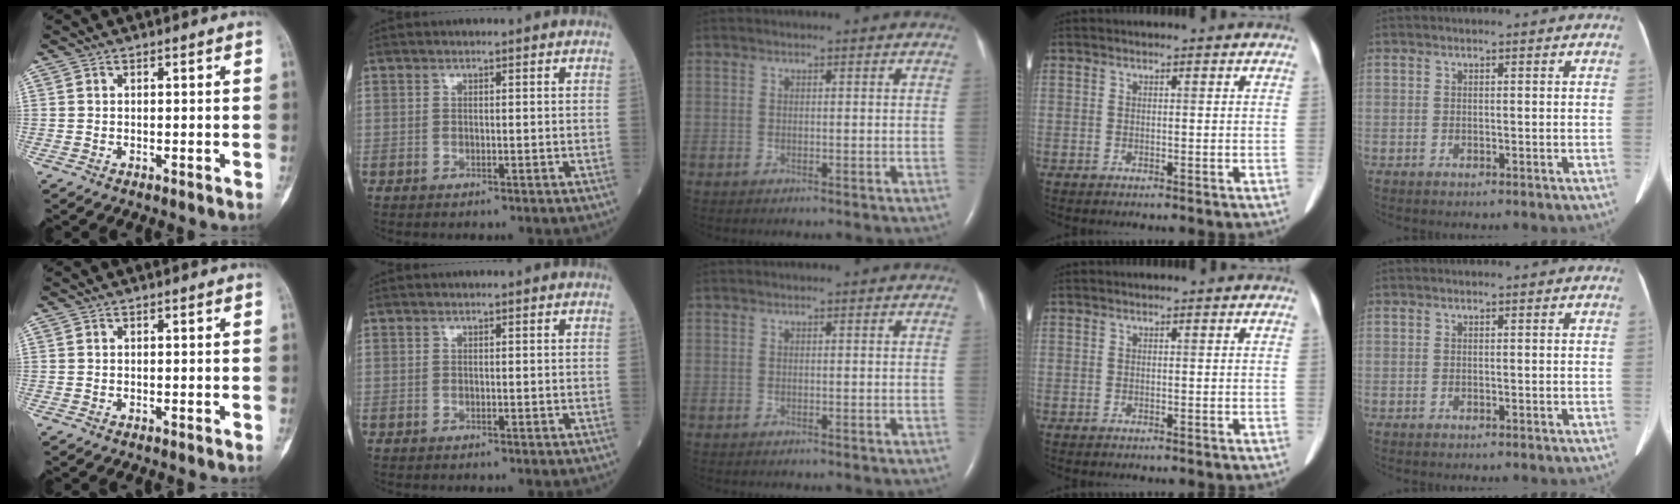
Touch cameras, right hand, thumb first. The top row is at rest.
{}